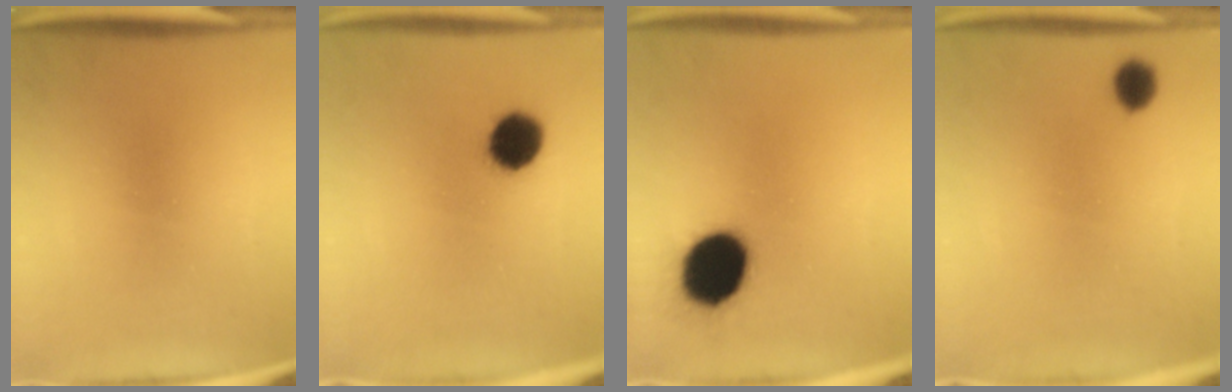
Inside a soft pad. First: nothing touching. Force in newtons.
{"total": 8.9}
{"total": 17.6}
{"total": 4.2}